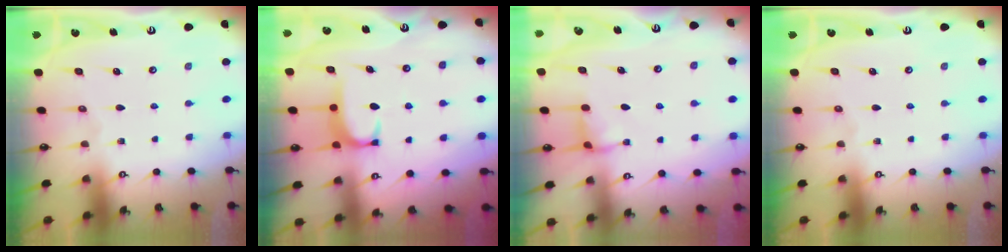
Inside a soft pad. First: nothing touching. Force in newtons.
{"total": 1.8, "press": 1.7, "slide": 0.5}
{"total": 1.5, "press": 1.3, "slide": 0.7}
{"total": 0.0}